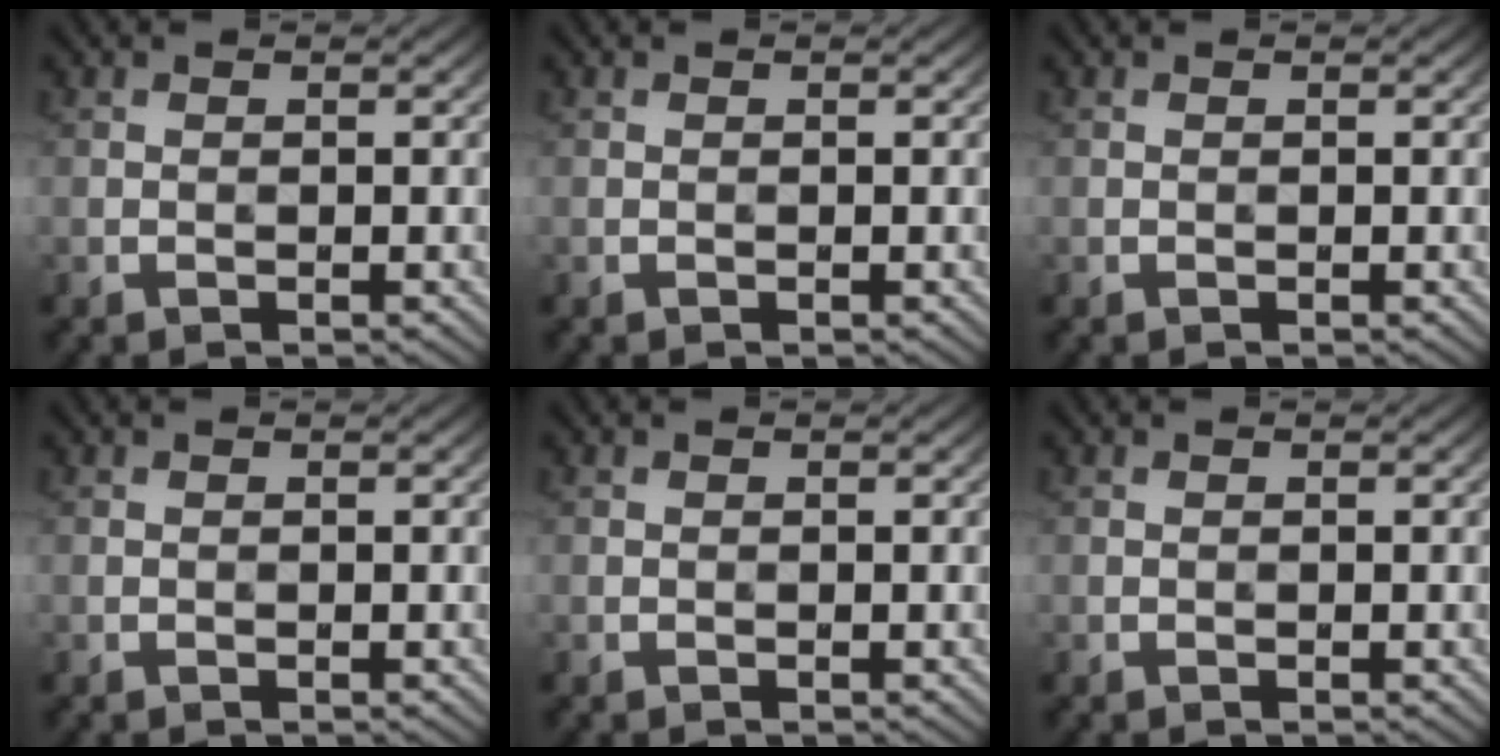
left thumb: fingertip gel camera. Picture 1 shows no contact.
{"total": 0.0}
{"total": 0.0}
{"total": 0.0}
{"total": 0.0}
{"total": 0.0}